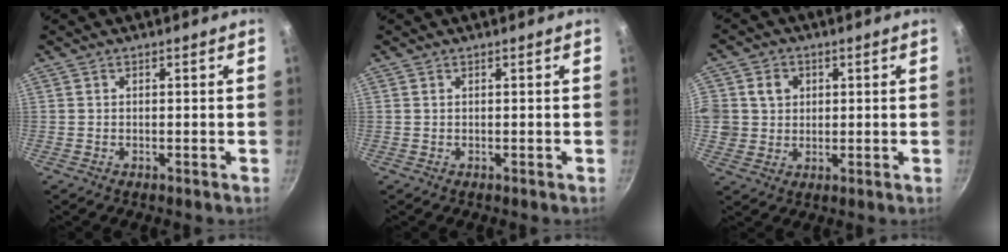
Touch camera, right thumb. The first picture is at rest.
{"total": 0.0}
{"total": 7.5, "force": [1.5, 6.9, 2.4], "torque": [-0.021, 0.001, 0.024]}